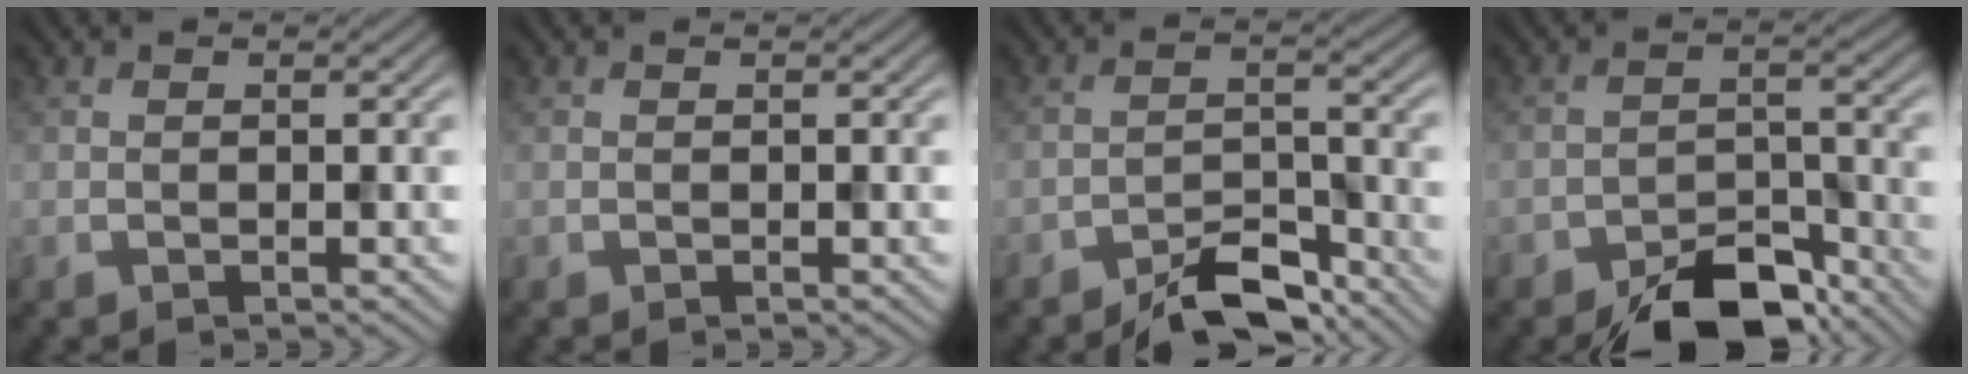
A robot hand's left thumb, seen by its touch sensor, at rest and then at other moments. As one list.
[{"total": 0.0}, {"total": 6.1, "force": [-5.0, 1.9, 3.0], "torque": [-0.042, 0.004, -0.091]}, {"total": 8.4, "force": [-6.4, 3.6, 4.1], "torque": [-0.053, -0.005, -0.112]}]